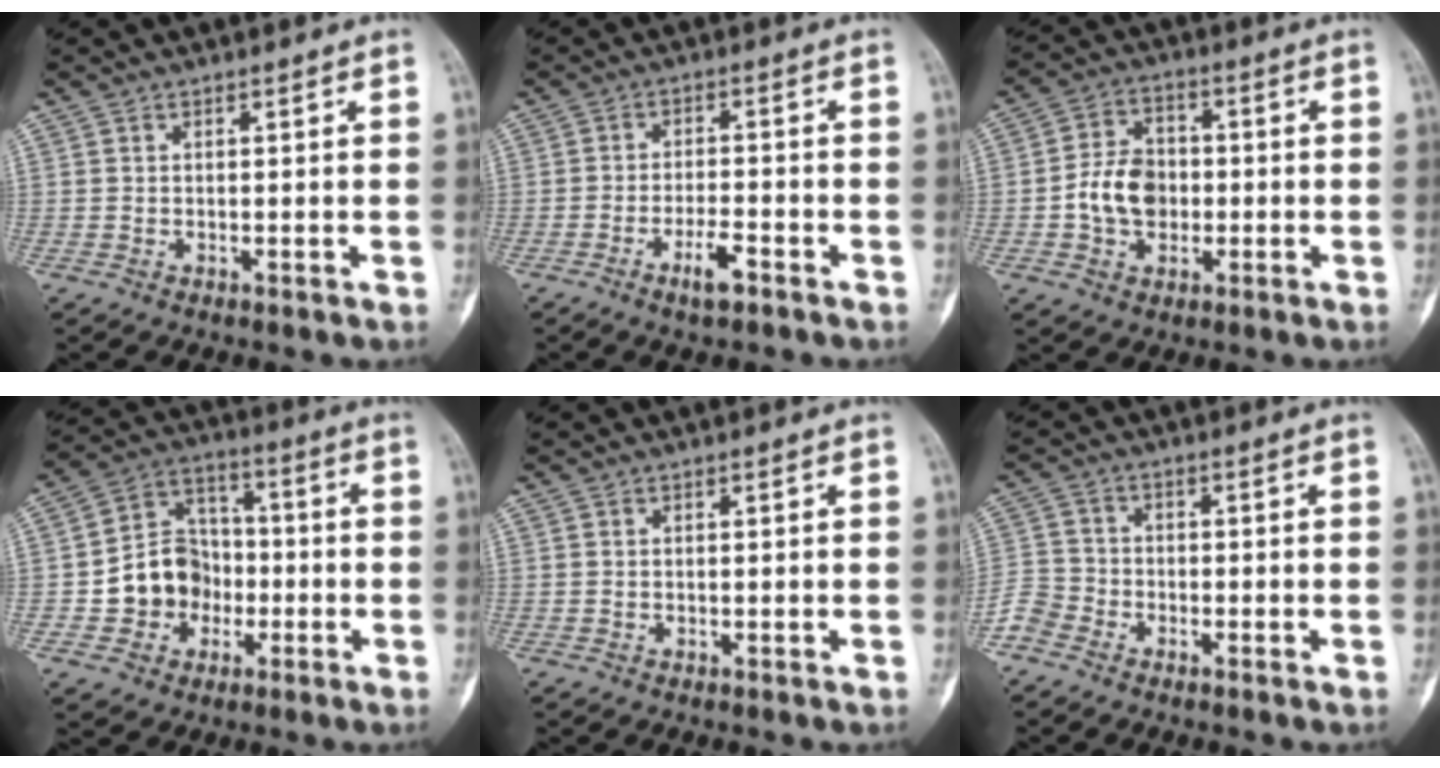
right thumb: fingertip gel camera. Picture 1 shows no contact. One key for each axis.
{"total": 4.6, "fx": -2.8, "fy": 1.3, "fz": 3.4, "tx": -0.059, "ty": 0.017, "tz": -0.051}
{"total": 9.0, "fx": -1.2, "fy": 6.9, "fz": 5.7, "tx": -0.080, "ty": 0.020, "tz": -0.027}
{"total": 11.6, "fx": -2.8, "fy": 10.1, "fz": 4.9, "tx": -0.040, "ty": 0.039, "tz": -0.051}
{"total": 0.0}
{"total": 4.3, "fx": -3.4, "fy": 2.5, "fz": 0.9, "tx": -0.011, "ty": 0.007, "tz": -0.082}